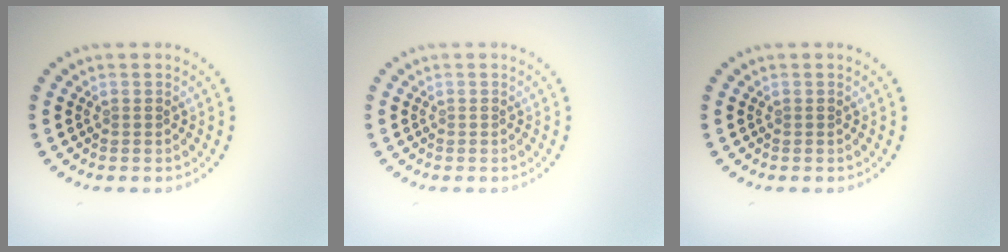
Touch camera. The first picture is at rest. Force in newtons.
{"total": 0.0}
{"total": 0.0}